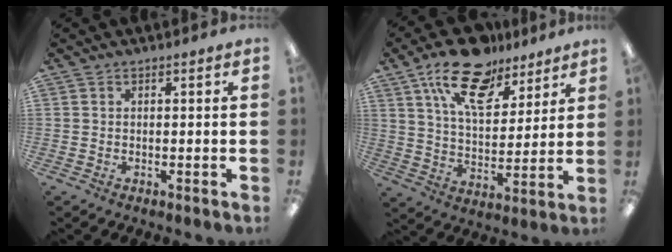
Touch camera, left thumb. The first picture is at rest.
{"total": 18.1, "force": [12.1, 8.9, 10.1], "torque": [-0.165, -0.056, 0.211]}